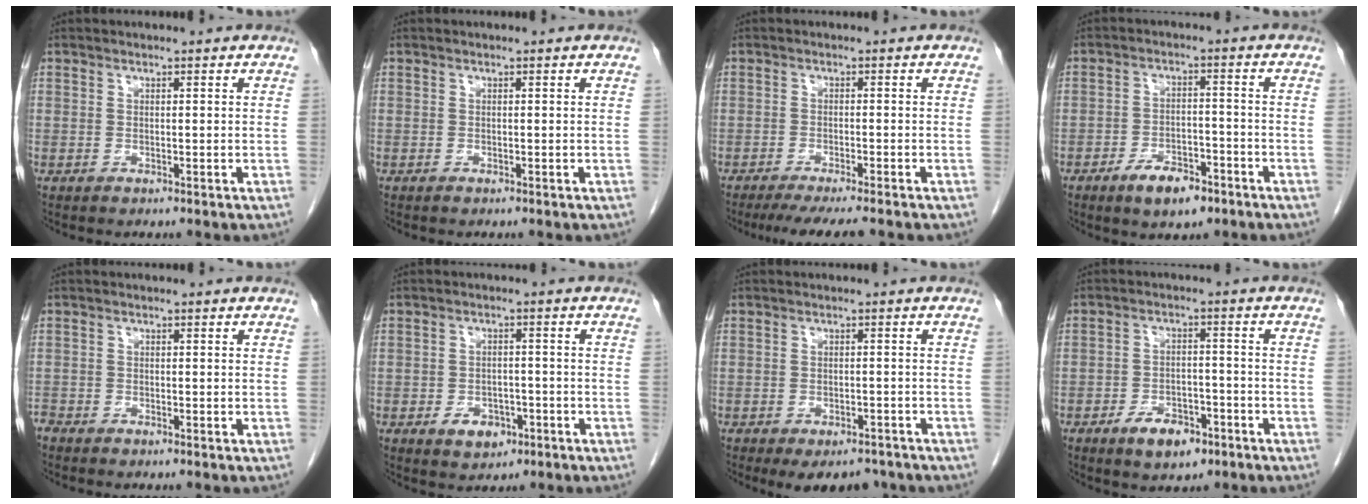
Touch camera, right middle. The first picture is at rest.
{"total": 0.0}
{"total": 7.8, "force": [-6.6, 0.0, 4.1], "torque": [-0.044, -0.016, -0.100]}
{"total": 6.6, "force": [-4.2, 2.8, 4.2], "torque": [-0.073, 0.001, -0.065]}
{"total": 1.2, "force": [-1.2, 0.2, 0.1], "torque": [-0.003, -0.002, -0.022]}
{"total": 4.4, "force": [-2.1, 3.0, 2.4], "torque": [-0.034, 0.005, -0.022]}
{"total": 7.3, "force": [-5.8, 3.3, 3.1], "torque": [-0.029, 0.000, -0.076]}
{"total": 6.3, "force": [-3.8, 3.2, 3.9], "torque": [-0.064, 0.004, -0.056]}